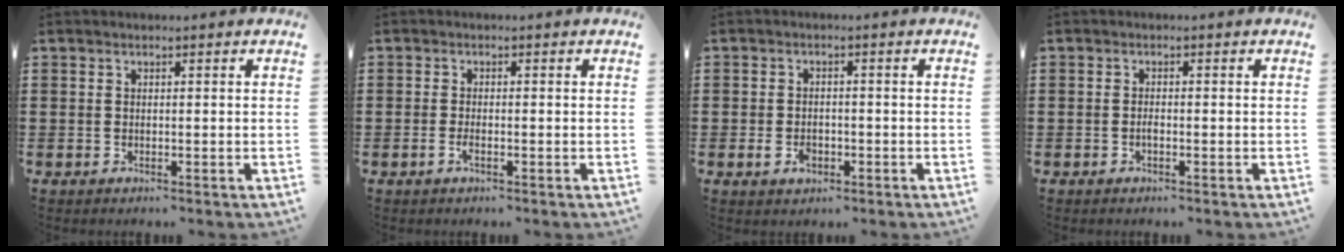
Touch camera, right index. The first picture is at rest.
{"total": 1.6, "force": [-0.8, 0.3, 1.3], "torque": [-0.040, -0.008, -0.017]}
{"total": 2.6, "force": [-1.0, 1.8, 1.7], "torque": [-0.033, 0.001, -0.017]}
{"total": 0.9, "force": [-0.5, 0.2, 0.8], "torque": [-0.017, -0.005, -0.007]}